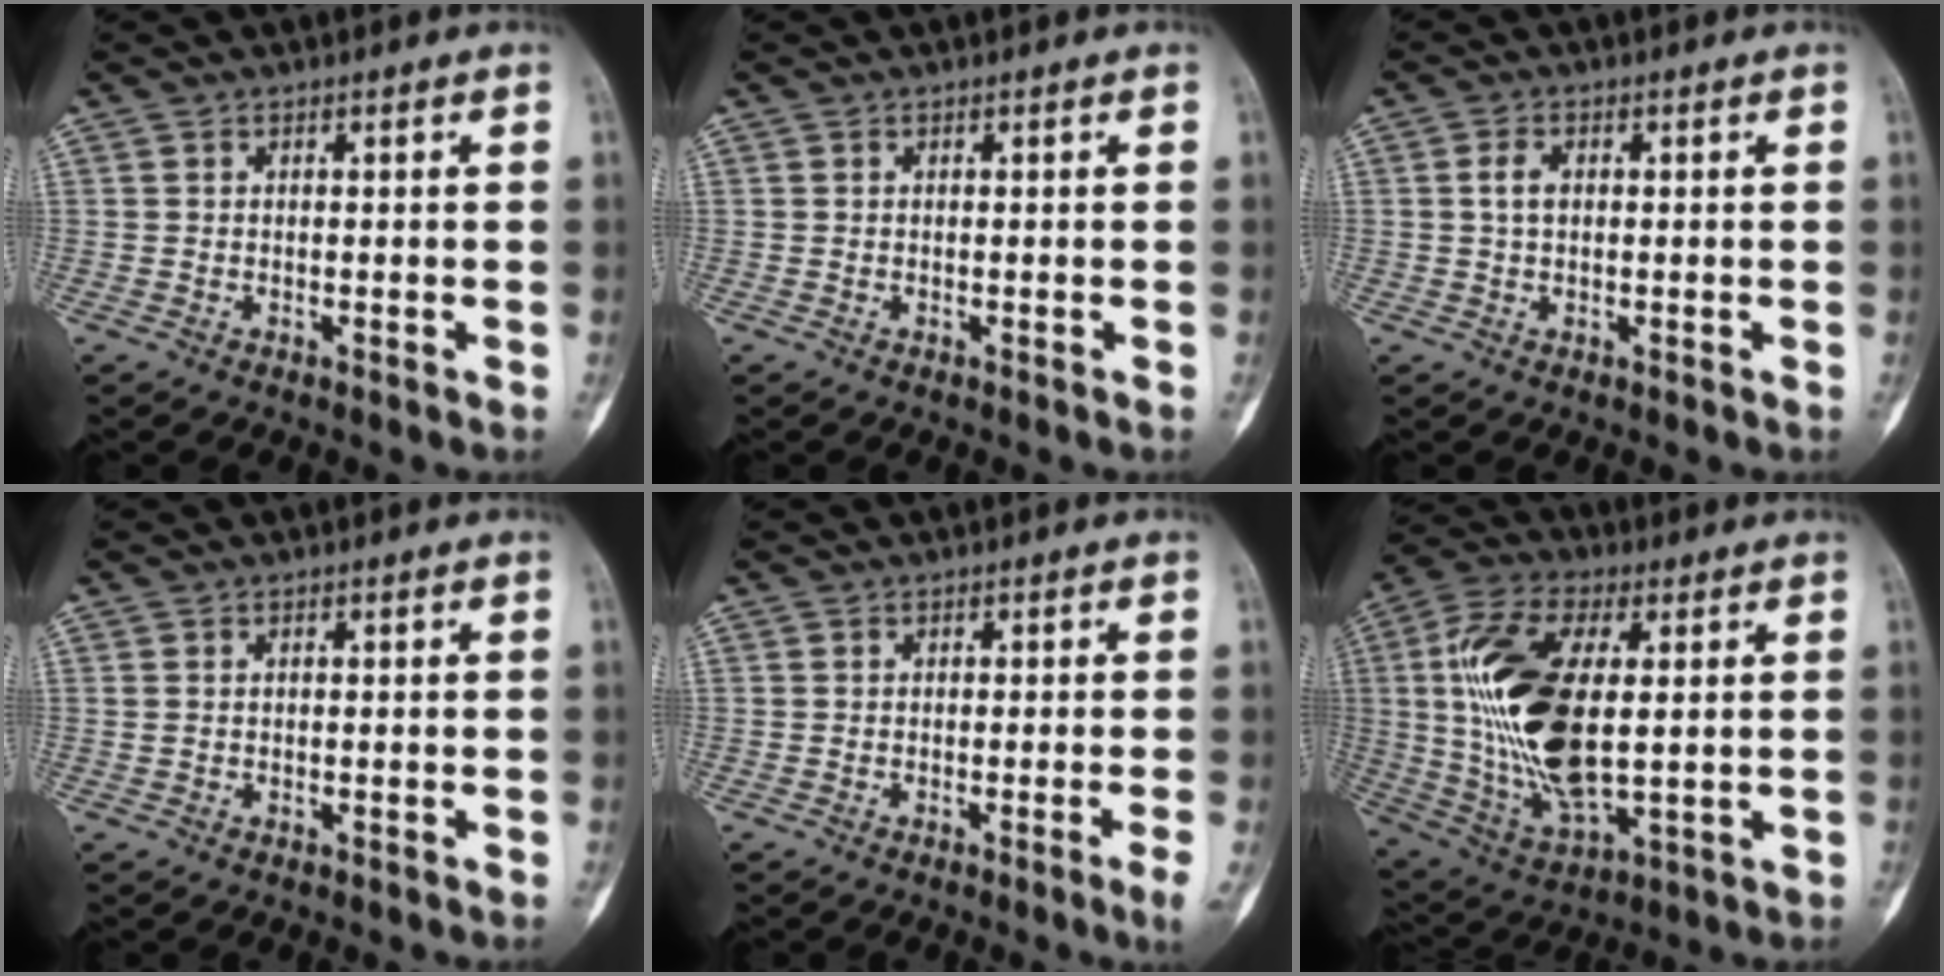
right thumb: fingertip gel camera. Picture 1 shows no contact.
{"total": 0.0}
{"total": 2.6, "force": [0.3, 1.5, 2.0], "torque": [-0.036, 0.004, 0.004]}
{"total": 0.0}
{"total": 2.1, "force": [-0.8, -0.4, 1.9], "torque": [-0.034, -0.006, -0.013]}
{"total": 21.6, "force": [2.3, 10.4, 18.8], "torque": [-0.377, -0.008, 0.046]}